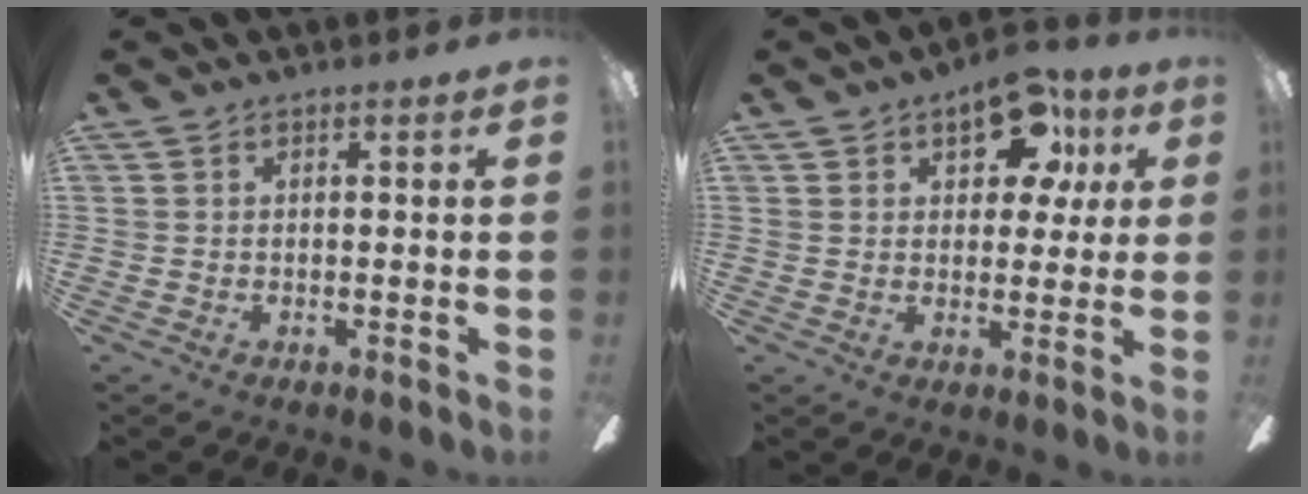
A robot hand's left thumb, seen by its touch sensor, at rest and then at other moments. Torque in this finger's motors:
{"motor_torque": [0.29, 0.19, 0.00, 0.01, 0.01]}